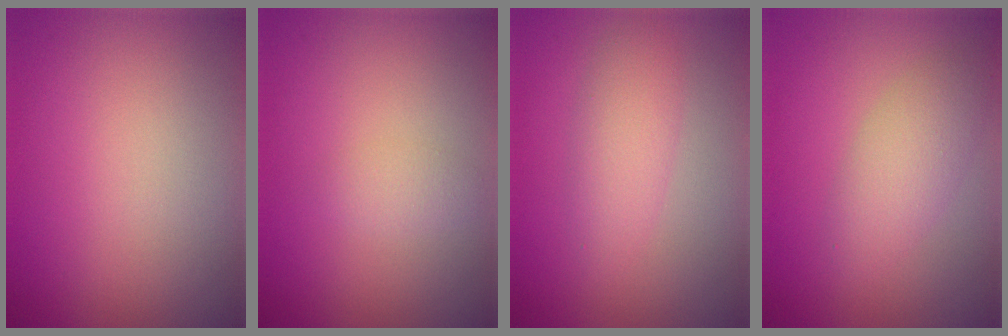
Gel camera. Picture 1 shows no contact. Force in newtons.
{"total": 1.1, "press": 1.1, "slide": 0.0}
{"total": 2.6, "press": 2.6, "slide": 0.1}
{"total": 2.9, "press": 2.9, "slide": 0.1}